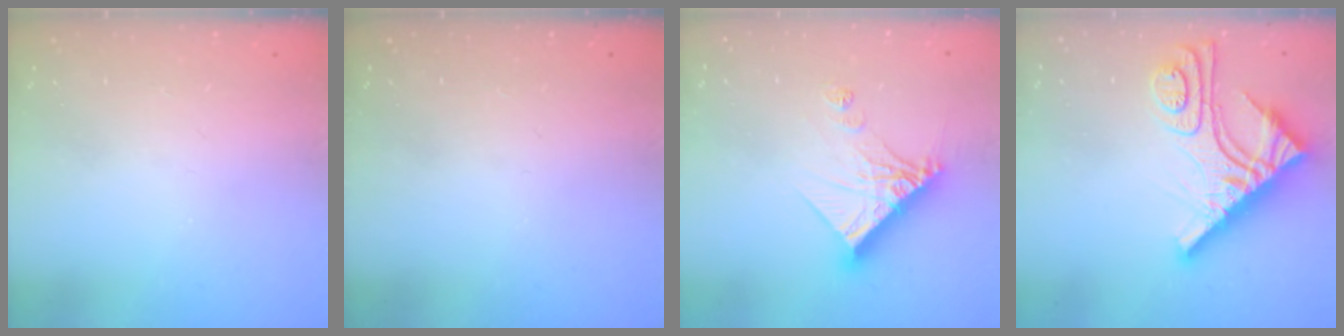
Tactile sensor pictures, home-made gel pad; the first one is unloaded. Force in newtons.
{"total": 0.0}
{"total": 12.7, "press": 12.7, "slide": 1.2}
{"total": 15.2, "press": 15.1, "slide": 1.4}